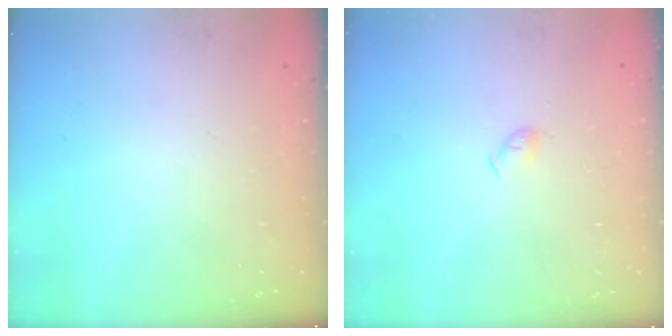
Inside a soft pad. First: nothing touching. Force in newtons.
{"total": 3.2, "press": 3.2, "slide": 0.6}